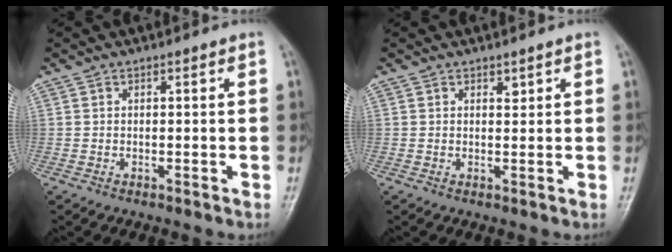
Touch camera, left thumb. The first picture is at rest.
{"total": 0.9, "force": [0.7, 0.4, 0.4], "torque": [0.002, -0.005, 0.009]}